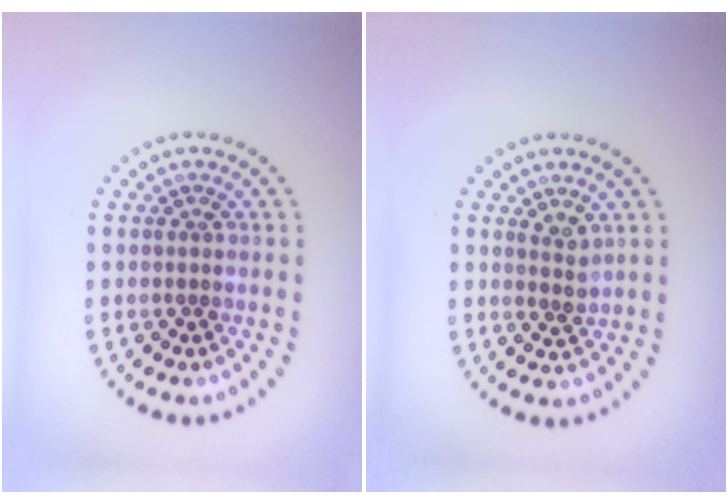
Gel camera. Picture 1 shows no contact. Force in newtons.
{"total": 1.5, "press": 1.1, "slide": 1.0}